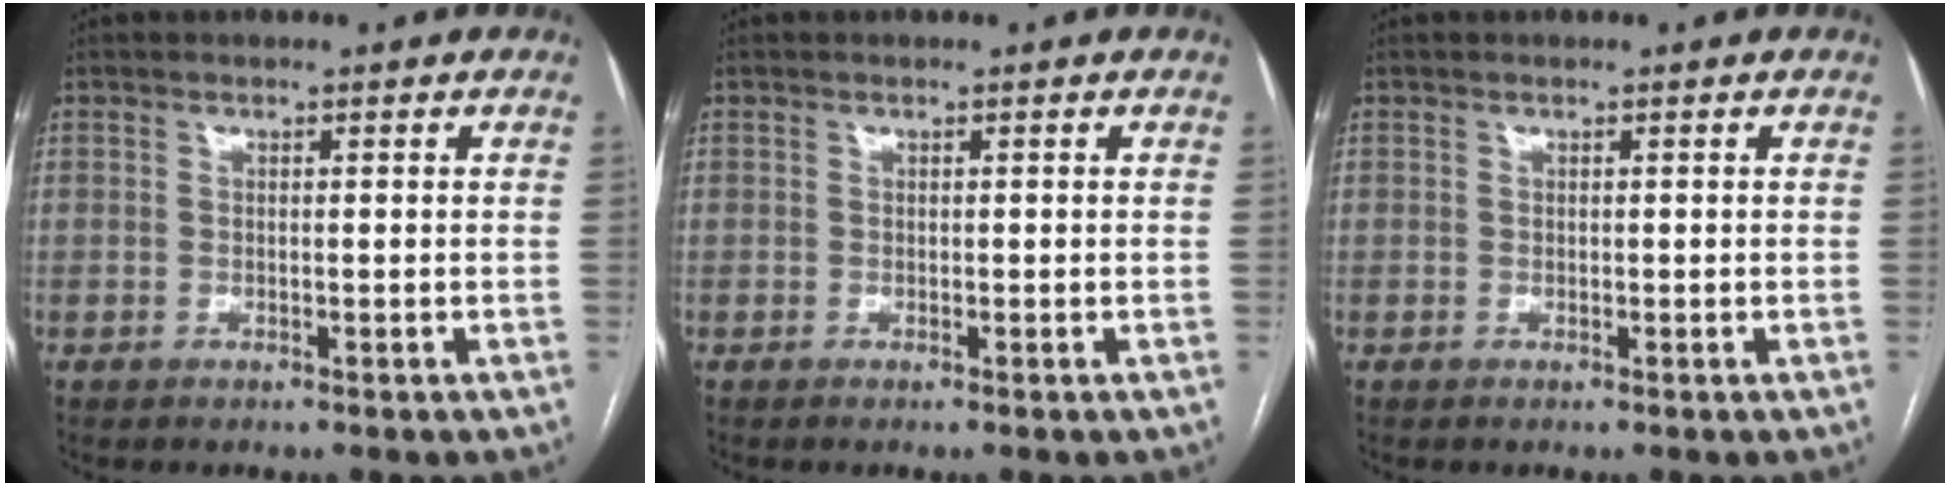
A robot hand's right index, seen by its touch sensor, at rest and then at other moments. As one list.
[{"total": 0.0}, {"total": 0.0}]